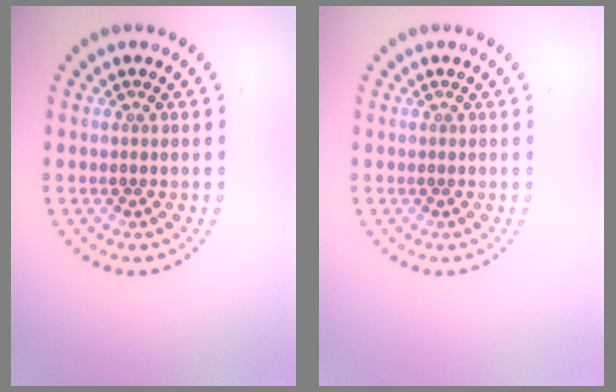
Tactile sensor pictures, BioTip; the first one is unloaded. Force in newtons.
{"total": 0.0}